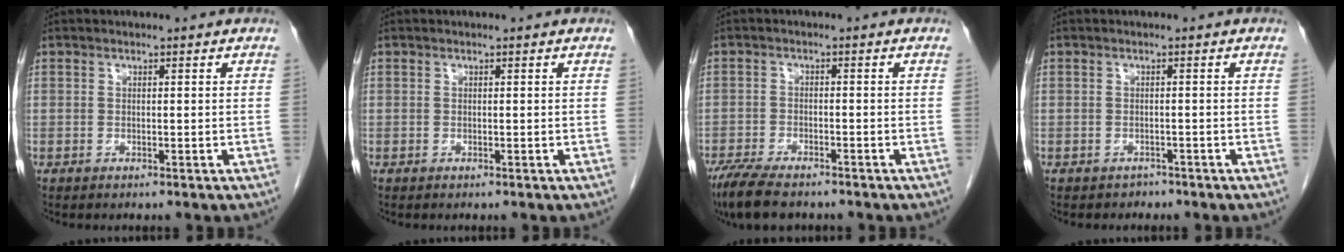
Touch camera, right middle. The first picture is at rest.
{"total": 0.0}
{"total": 7.9, "force": [-6.4, 2.1, 4.2], "torque": [-0.076, -0.017, -0.108]}
{"total": 1.2, "force": [-1.0, 0.6, -0.1], "torque": [-0.010, 0.000, -0.017]}